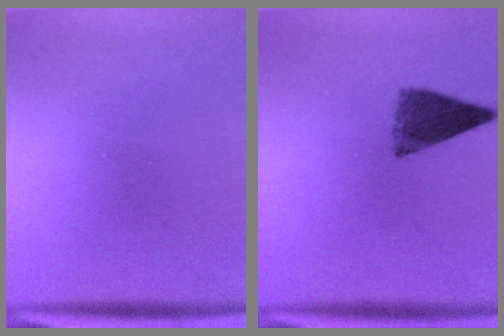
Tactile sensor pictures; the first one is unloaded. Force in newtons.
{"total": 6.0}